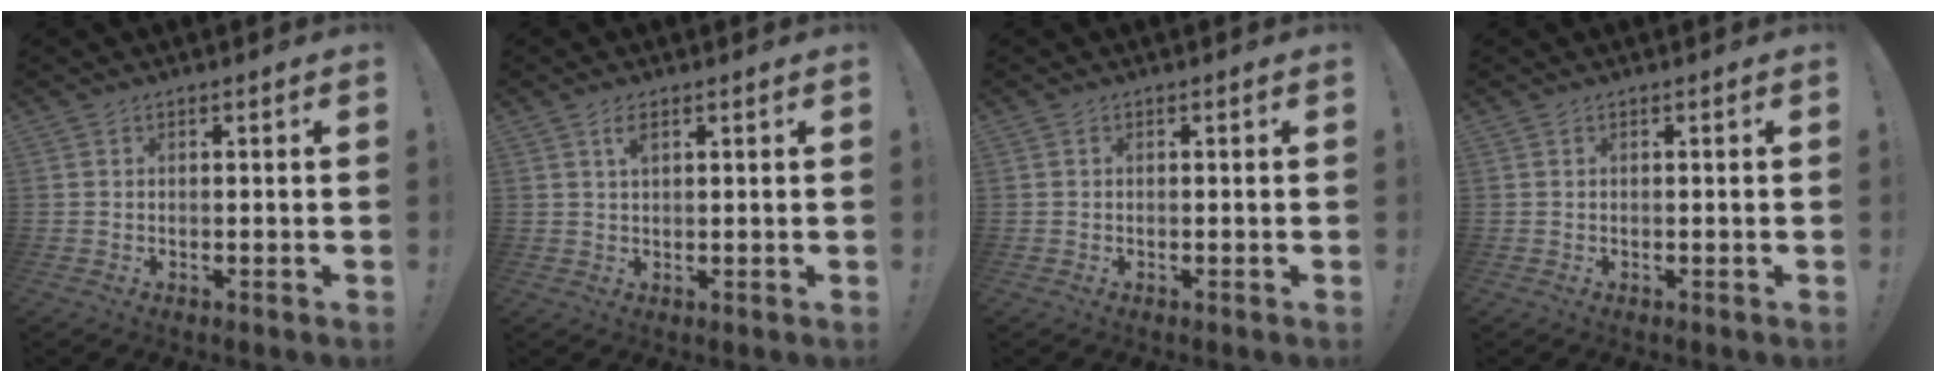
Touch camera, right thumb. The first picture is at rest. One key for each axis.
{"total": 2.9, "fx": 1.6, "fy": 0.8, "fz": 2.2, "tx": -0.032, "ty": -0.005, "tz": 0.026}
{"total": 0.0}
{"total": 0.0}